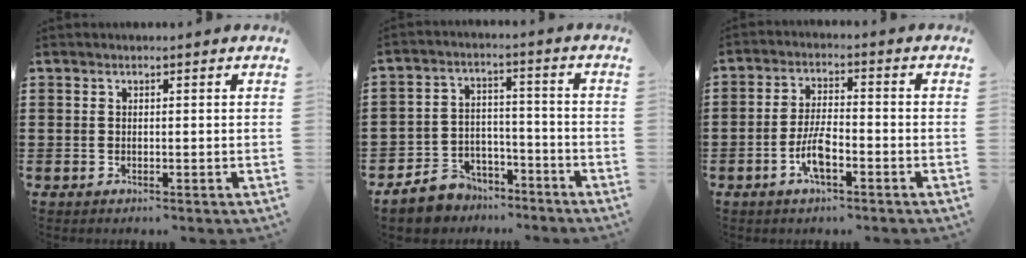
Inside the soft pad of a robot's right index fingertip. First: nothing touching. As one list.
[{"total": 6.1, "force": [-5.6, 2.5, 0.5], "torque": [-0.023, 0.020, -0.111]}, {"total": 5.7, "force": [-2.5, 1.7, 4.8], "torque": [-0.105, -0.001, -0.053]}]